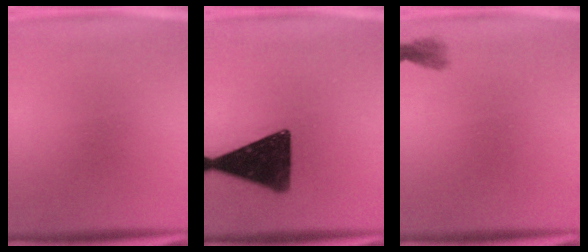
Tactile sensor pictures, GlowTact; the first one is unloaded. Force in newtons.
{"total": 15.1}
{"total": 1.3}